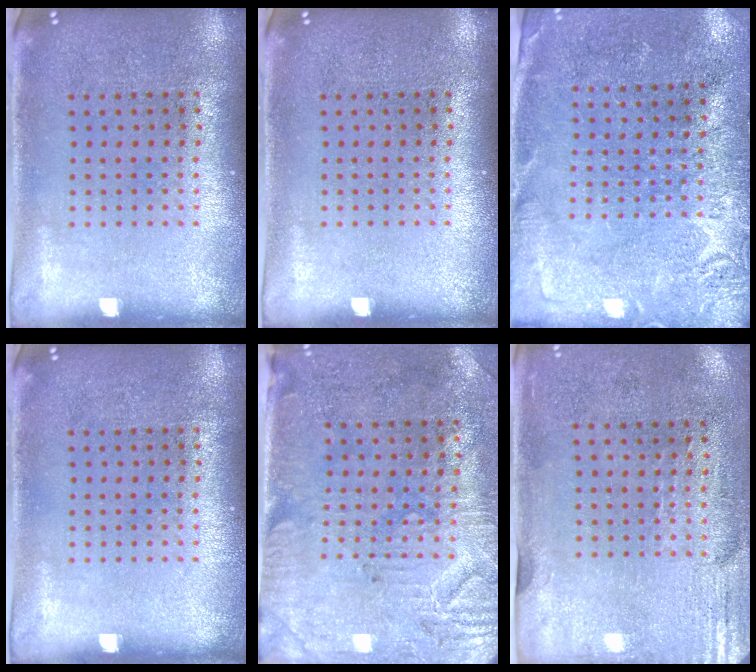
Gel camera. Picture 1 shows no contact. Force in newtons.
{"total": 0.0}
{"total": 2.7, "press": 2.7, "slide": 0.7}
{"total": 0.0}
{"total": 3.1, "press": 2.6, "slide": 1.6}
{"total": 2.9, "press": 2.4, "slide": 1.6}